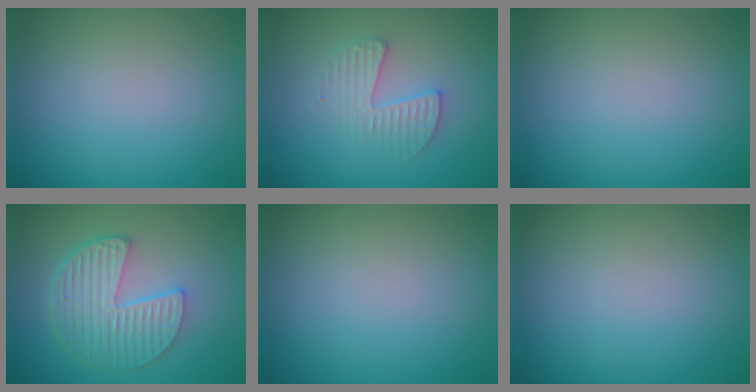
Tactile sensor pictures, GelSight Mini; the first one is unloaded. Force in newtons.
{"total": 2.7, "press": 2.7, "slide": 0.3}
{"total": 0.0}
{"total": 5.9, "press": 4.3, "slide": 4.1}
{"total": 0.0}
{"total": 0.0}